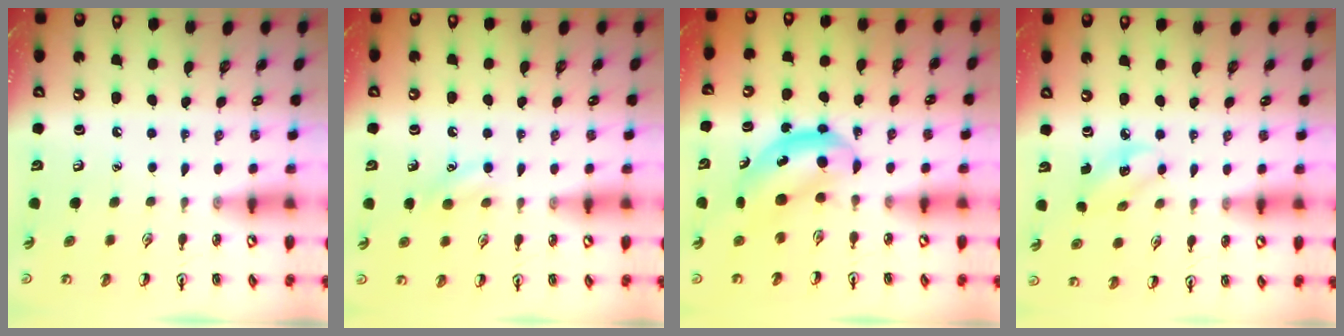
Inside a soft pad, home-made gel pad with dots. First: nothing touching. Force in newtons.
{"total": 7.1, "press": 6.8, "slide": 2.1}
{"total": 5.1, "press": 5.0, "slide": 0.7}
{"total": 2.8, "press": 2.7, "slide": 0.8}